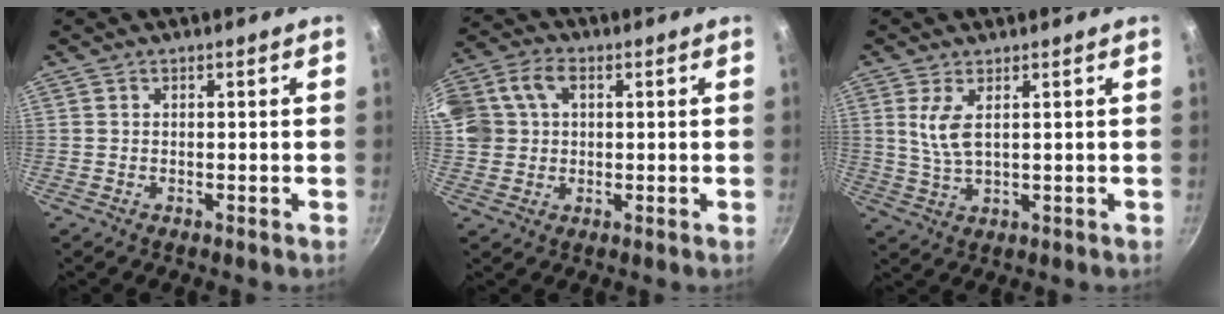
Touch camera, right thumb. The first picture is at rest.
{"total": 13.6, "force": [3.1, 10.6, 8.0], "torque": [-0.187, 0.032, 0.049]}
{"total": 5.4, "force": [1.6, 2.1, 4.6], "torque": [-0.096, -0.012, 0.038]}